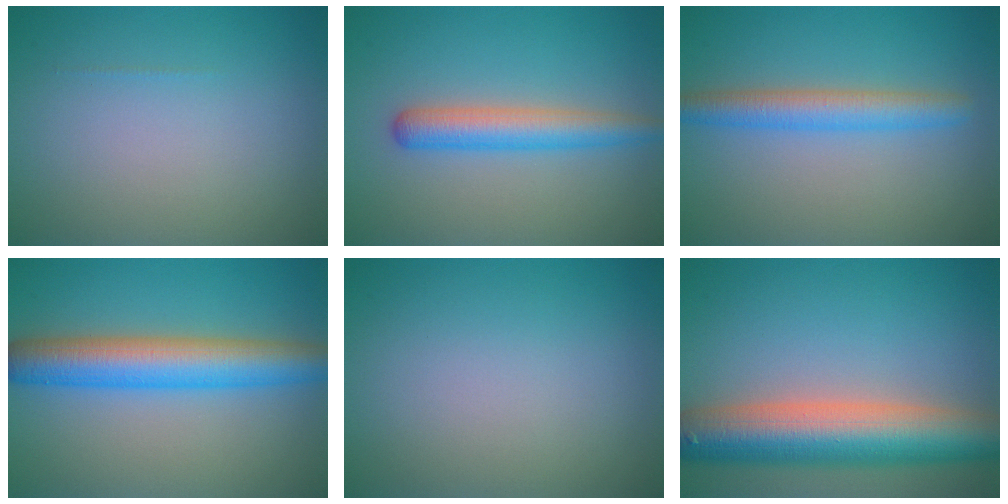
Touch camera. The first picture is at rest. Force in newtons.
{"total": 3.9, "press": 3.9, "slide": 0.1}
{"total": 3.6, "press": 3.6, "slide": 0.2}
{"total": 7.1, "press": 7.1, "slide": 0.1}
{"total": 0.0}
{"total": 10.1, "press": 10.0, "slide": 0.7}